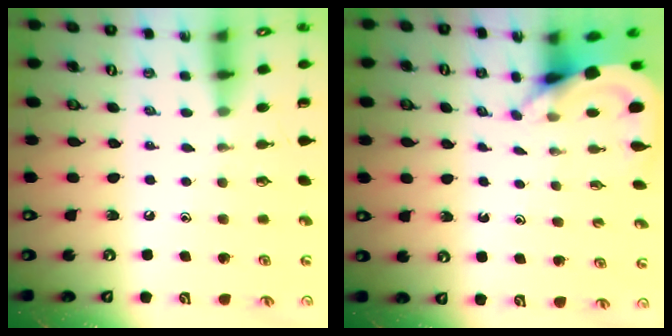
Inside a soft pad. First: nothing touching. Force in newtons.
{"total": 3.8, "press": 3.8, "slide": 0.3}